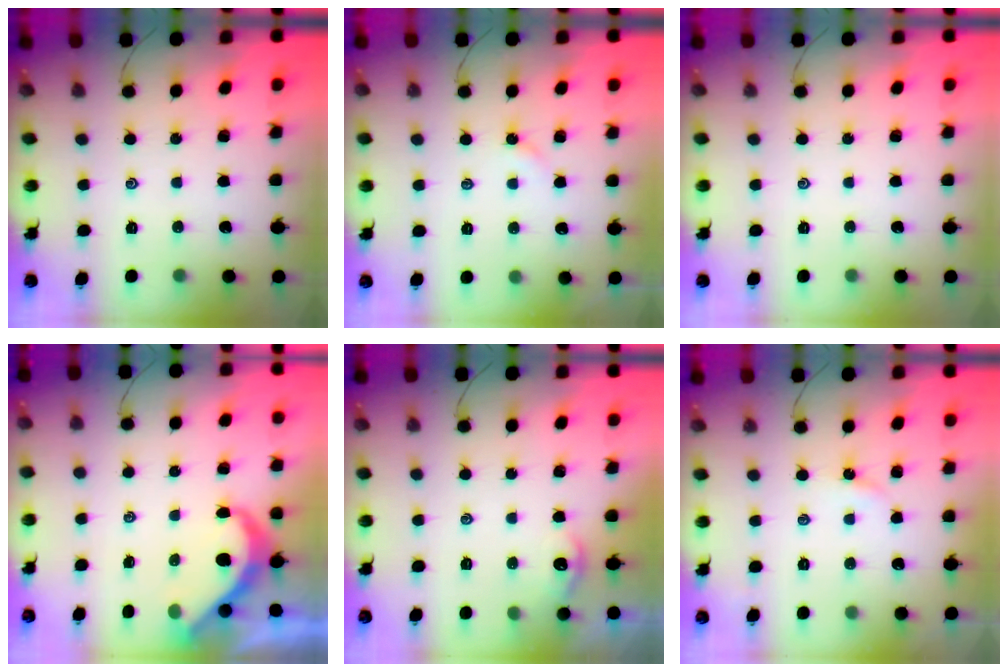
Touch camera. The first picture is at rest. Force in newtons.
{"total": 2.2, "press": 2.2, "slide": 0.4}
{"total": 0.0}
{"total": 7.2, "press": 7.2, "slide": 0.4}
{"total": 2.7, "press": 2.7, "slide": 0.3}
{"total": 1.7, "press": 1.6, "slide": 0.3}